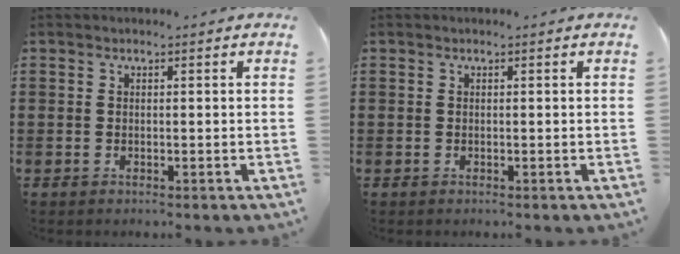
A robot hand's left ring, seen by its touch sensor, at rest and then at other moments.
{"total": 0.0}